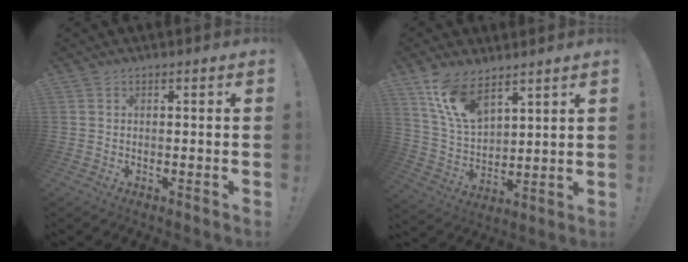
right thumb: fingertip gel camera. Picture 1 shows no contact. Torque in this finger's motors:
{"motor_torque": [0.29, 0.34, 0.08, 0.34, 0.29]}